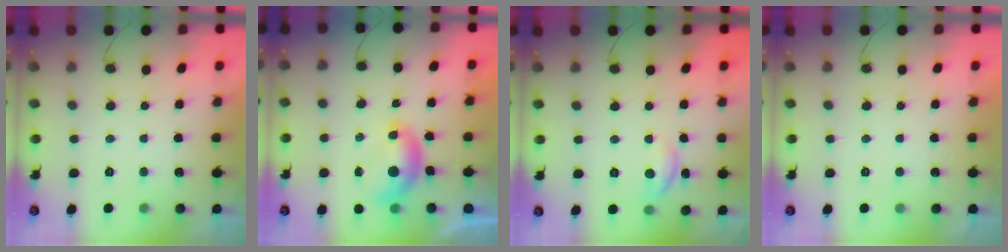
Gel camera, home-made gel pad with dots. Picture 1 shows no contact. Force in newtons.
{"total": 6.7, "press": 6.6, "slide": 0.9}
{"total": 8.2, "press": 8.2, "slide": 0.7}
{"total": 0.0}